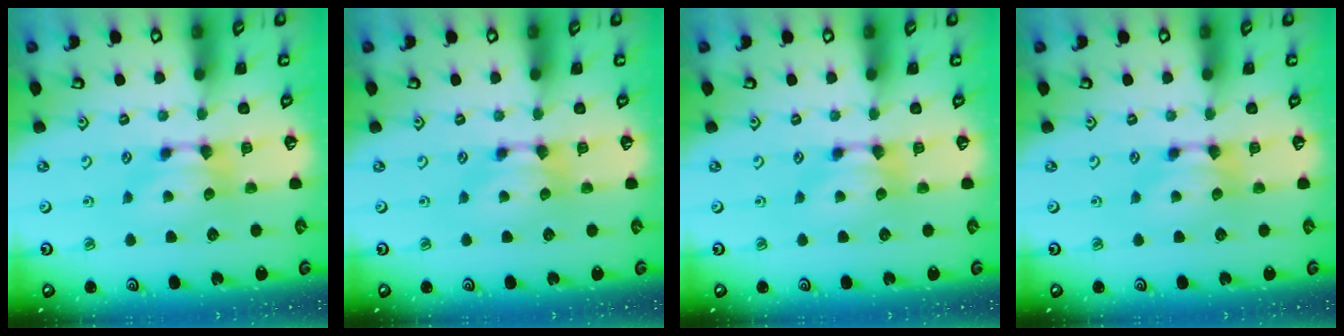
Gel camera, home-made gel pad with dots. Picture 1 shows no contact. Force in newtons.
{"total": 0.0}
{"total": 0.0}
{"total": 0.0}